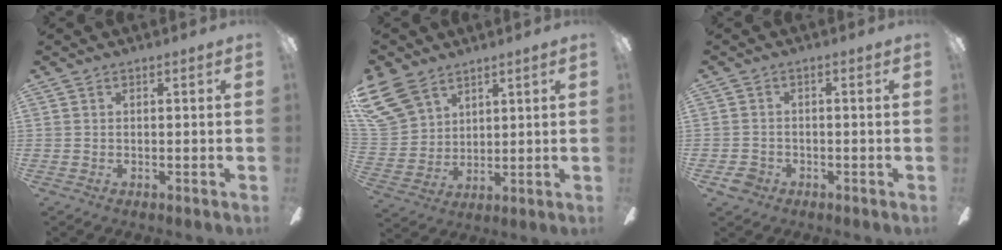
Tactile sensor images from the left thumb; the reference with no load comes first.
{"total": 13.0, "force": [8.5, 8.5, 4.9], "torque": [-0.129, -0.031, 0.170]}
{"total": 3.1, "force": [-1.8, 2.4, 0.8], "torque": [-0.018, 0.008, -0.035]}